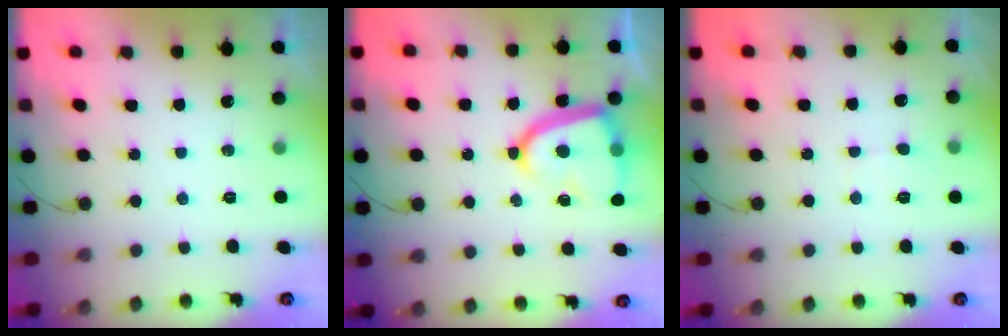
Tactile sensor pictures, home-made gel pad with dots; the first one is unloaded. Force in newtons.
{"total": 16.0, "press": 15.9, "slide": 1.4}
{"total": 3.4, "press": 3.3, "slide": 0.4}